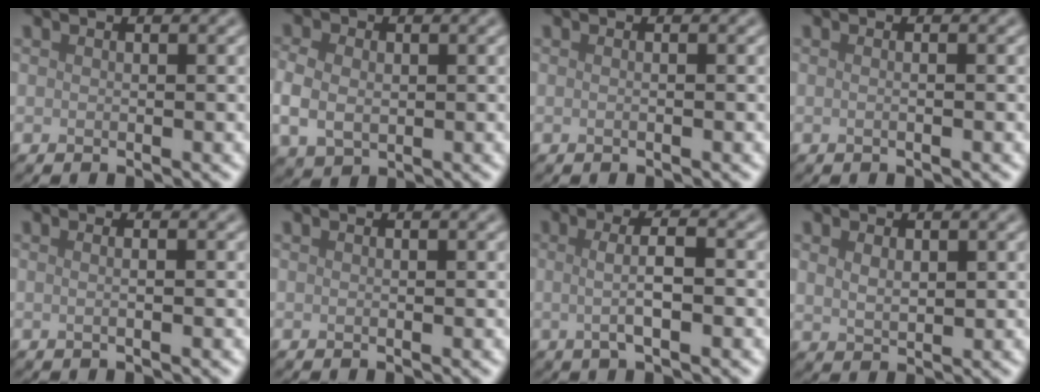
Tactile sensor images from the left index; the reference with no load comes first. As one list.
[{"total": 3.6, "force": [-0.1, 2.8, 2.3], "torque": [-0.051, -0.001, -0.003]}, {"total": 0.7, "force": [0.0, 0.3, 0.6], "torque": [-0.008, -0.004, -0.005]}, {"total": 1.3, "force": [0.2, 0.6, 1.1], "torque": [-0.002, -0.009, -0.010]}, {"total": 1.8, "force": [0.4, 0.9, 1.5], "torque": [-0.001, -0.004, -0.017]}, {"total": 0.0}, {"total": 3.5, "force": [-0.1, 0.8, 3.4], "torque": [-0.058, 0.000, -0.002]}, {"total": 1.7, "force": [0.7, 1.0, 1.2], "torque": [-0.025, -0.002, 0.018]}]